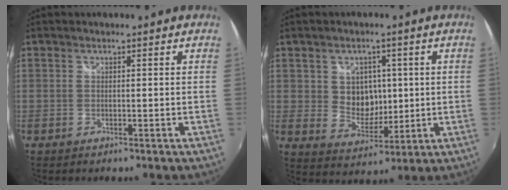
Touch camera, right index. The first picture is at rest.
{"total": 7.3, "force": [1.1, 6.4, 3.4], "torque": [-0.059, 0.003, 0.030]}